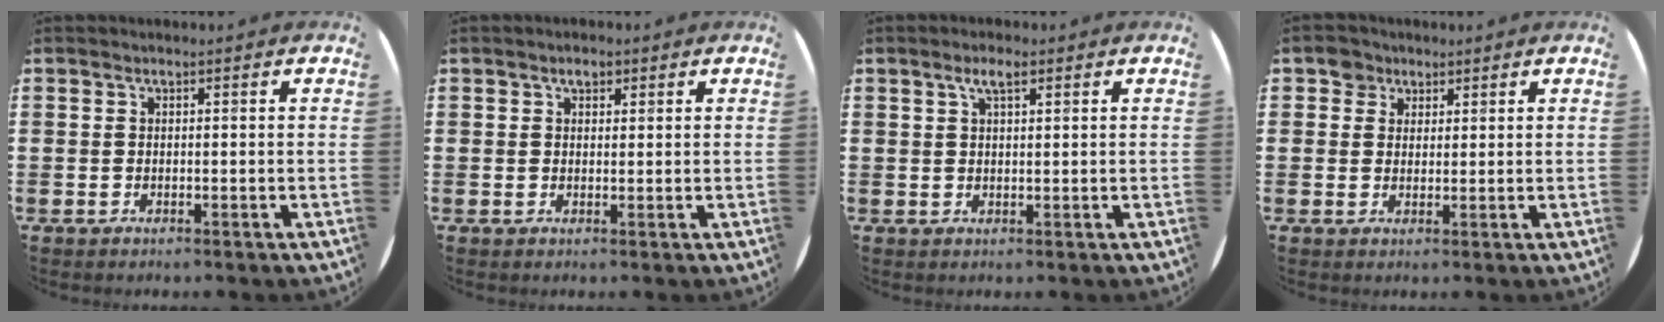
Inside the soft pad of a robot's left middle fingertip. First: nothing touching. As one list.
[{"total": 1.5, "force": [1.0, 0.9, 0.7], "torque": [-0.008, 0.003, 0.017]}, {"total": 2.6, "force": [1.6, 0.7, 1.9], "torque": [-0.032, 0.004, 0.025]}, {"total": 2.9, "force": [2.0, 2.1, 0.1], "torque": [0.007, 0.002, 0.036]}]